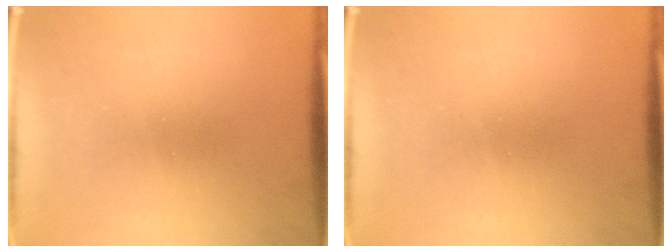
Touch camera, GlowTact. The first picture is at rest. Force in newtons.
{"total": 0.0}